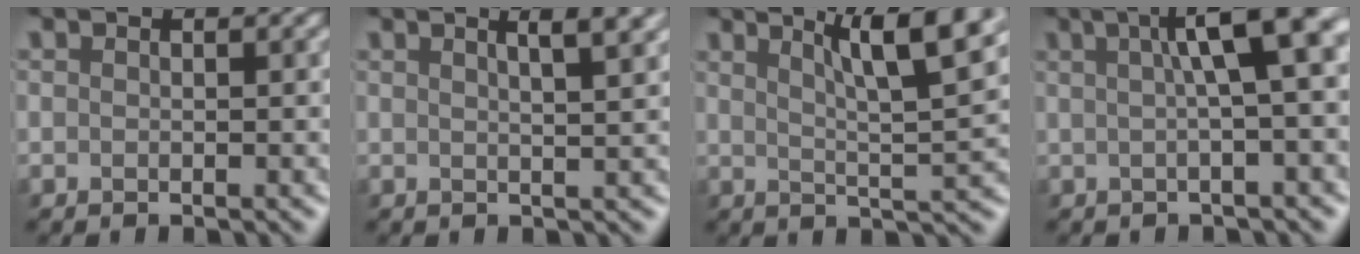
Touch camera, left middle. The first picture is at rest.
{"total": 6.0, "force": [3.2, 2.4, 4.6], "torque": [-0.021, 0.040, 0.013]}
{"total": 9.0, "force": [4.4, 1.9, 7.6], "torque": [-0.080, 0.019, 0.064]}
{"total": 8.0, "force": [2.1, 2.1, 7.4], "torque": [-0.076, 0.023, 0.028]}